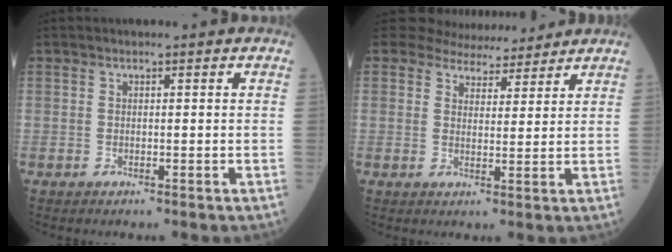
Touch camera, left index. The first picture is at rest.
{"total": 6.5, "force": [6.1, 2.0, 0.5], "torque": [-0.003, 0.002, 0.082]}